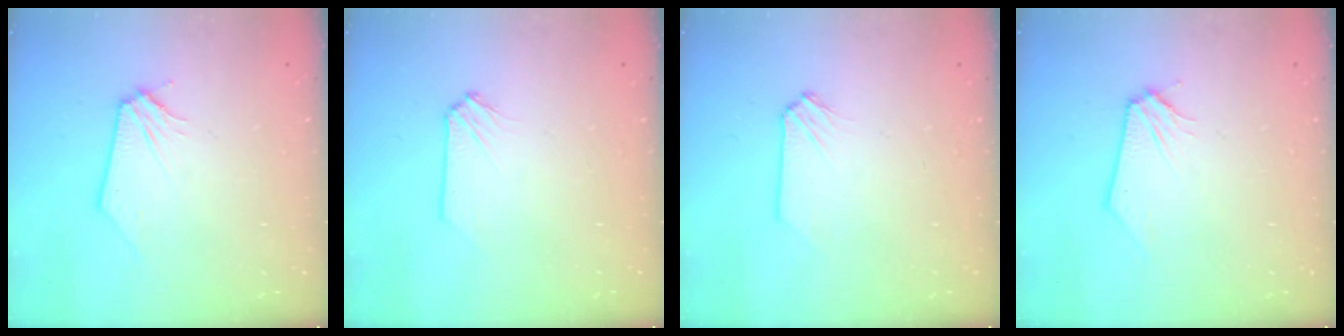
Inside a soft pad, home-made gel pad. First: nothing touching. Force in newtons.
{"total": 0.0}
{"total": 0.0}
{"total": 0.0}